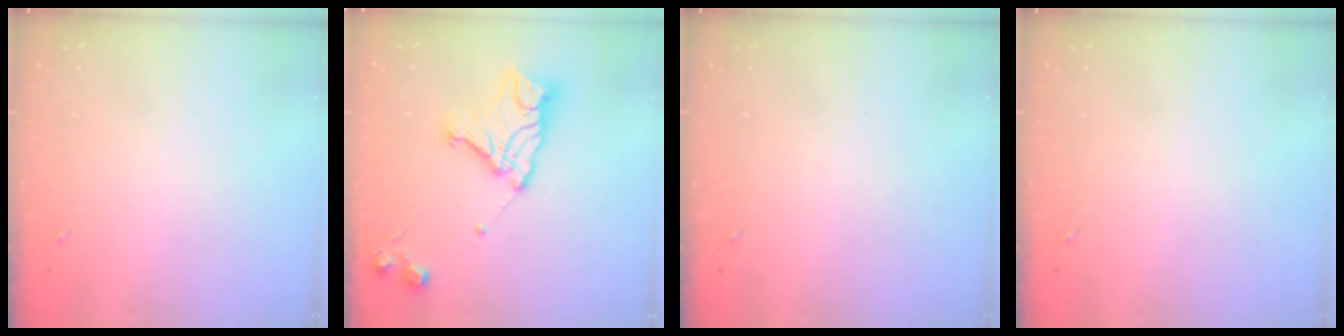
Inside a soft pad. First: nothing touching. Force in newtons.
{"total": 15.7, "press": 15.6, "slide": 1.3}
{"total": 0.0}
{"total": 0.0}